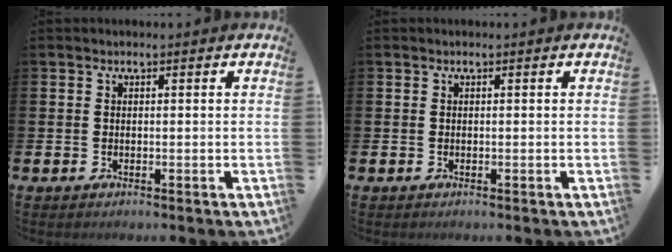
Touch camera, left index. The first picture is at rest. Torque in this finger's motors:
{"motor_torque": [0.00, 0.00, 0.00, 0.00]}